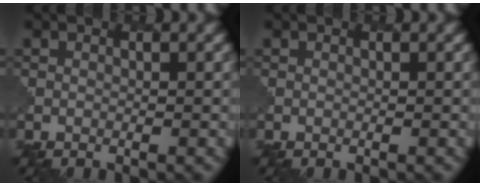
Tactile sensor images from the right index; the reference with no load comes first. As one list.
[{"total": 0.0}]